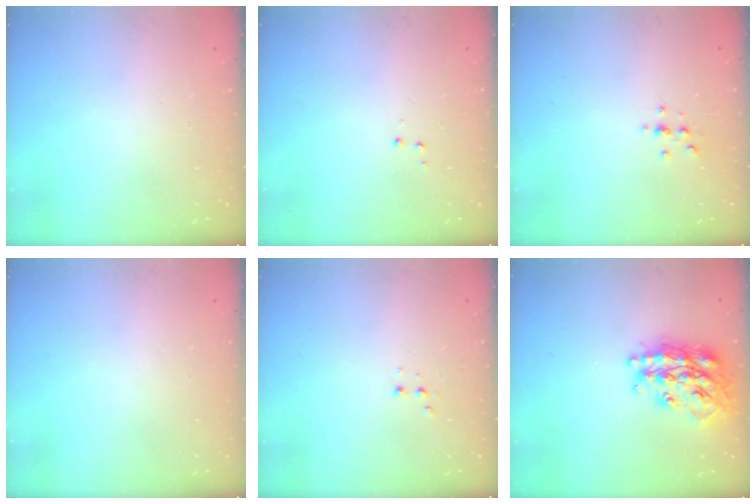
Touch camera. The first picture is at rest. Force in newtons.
{"total": 2.9, "press": 2.8, "slide": 0.4}
{"total": 2.2, "press": 2.1, "slide": 0.2}
{"total": 0.0}
{"total": 2.9, "press": 2.7, "slide": 1.0}
{"total": 23.2, "press": 23.2, "slide": 1.8}